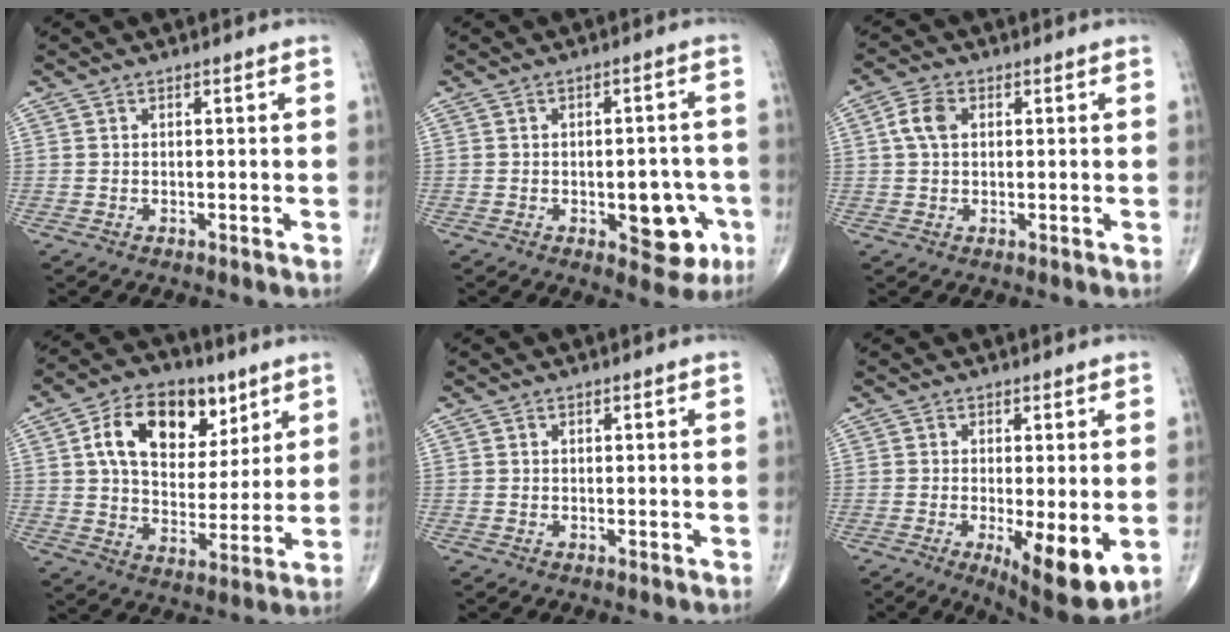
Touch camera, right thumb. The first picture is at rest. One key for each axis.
{"total": 9.1, "fx": -3.0, "fy": 4.5, "fz": 7.2, "tx": -0.059, "ty": 0.018, "tz": -0.028}
{"total": 4.4, "fx": 0.9, "fy": 2.9, "fz": 3.2, "tx": -0.070, "ty": 0.009, "tz": 0.014}
{"total": 17.3, "fx": 7.0, "fy": 11.0, "fz": 11.3, "tx": -0.149, "ty": -0.016, "tz": 0.120}
{"total": 0.0}
{"total": 10.3, "fx": -2.4, "fy": 3.1, "fz": 9.6, "tx": -0.140, "ty": -0.027, "tz": -0.029}